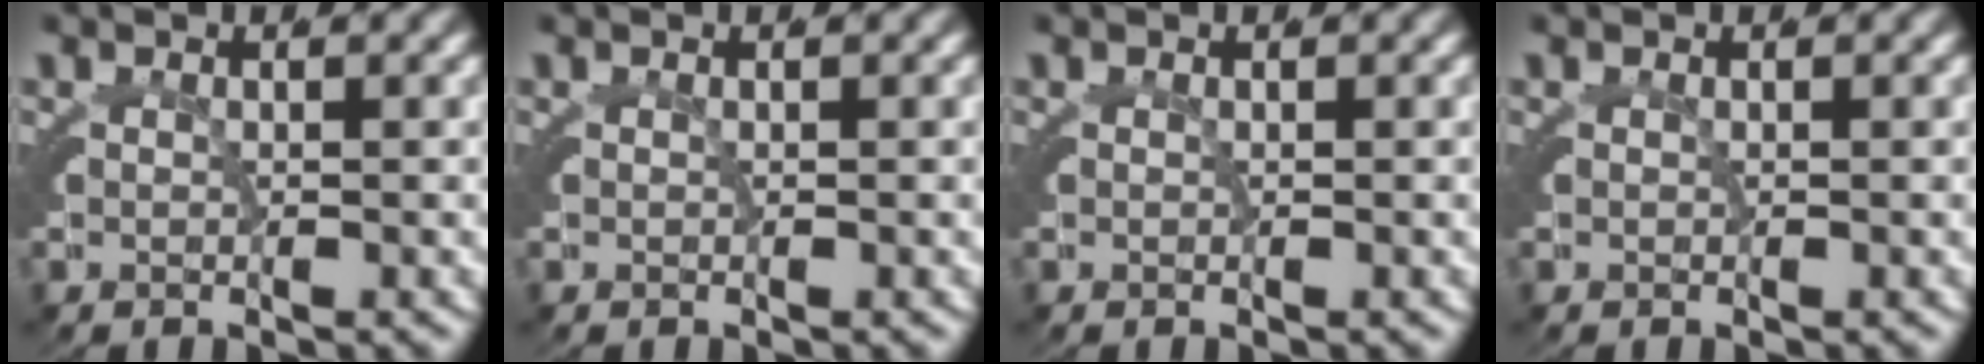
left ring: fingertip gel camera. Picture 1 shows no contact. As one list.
[{"total": 0.0}, {"total": 0.0}, {"total": 0.0}]